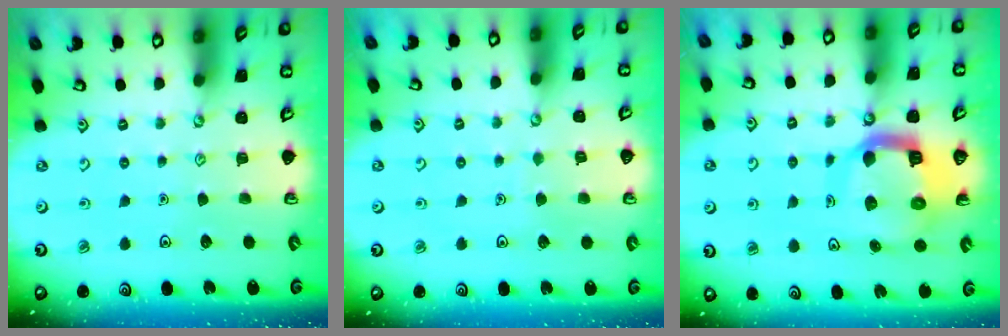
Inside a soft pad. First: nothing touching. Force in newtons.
{"total": 2.5, "press": 2.5, "slide": 0.3}
{"total": 13.5, "press": 13.4, "slide": 1.8}